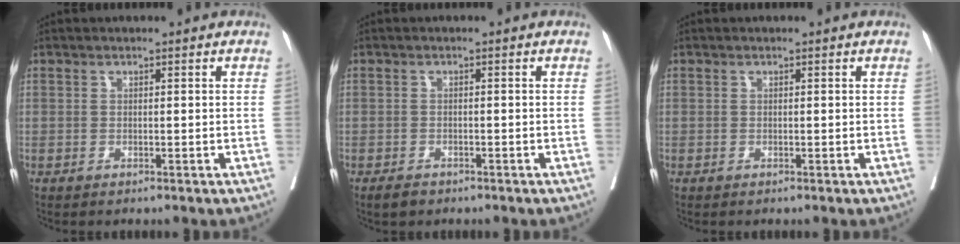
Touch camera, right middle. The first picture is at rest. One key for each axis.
{"total": 1.8, "fx": -1.4, "fy": 0.9, "fz": 0.7, "tx": -0.015, "ty": -0.001, "tz": -0.018}
{"total": 0.0}